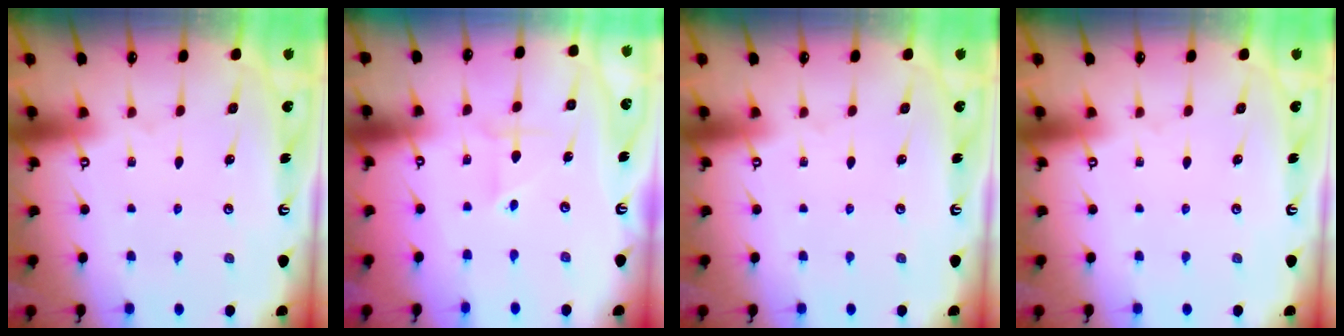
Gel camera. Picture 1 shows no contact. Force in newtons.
{"total": 2.2, "press": 2.2, "slide": 0.1}
{"total": 0.0}
{"total": 0.0}